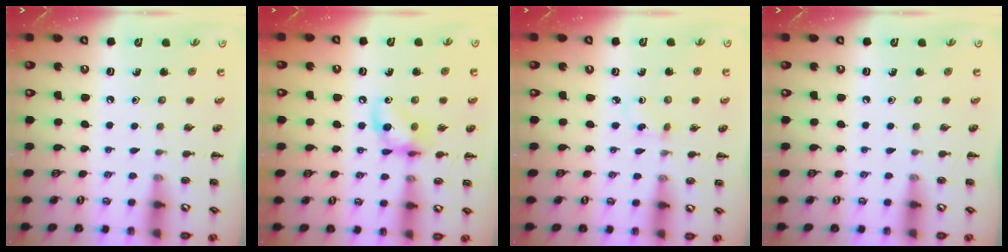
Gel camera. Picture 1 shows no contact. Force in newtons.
{"total": 10.5, "press": 10.4, "slide": 1.5}
{"total": 2.4, "press": 2.2, "slide": 0.9}
{"total": 0.0}